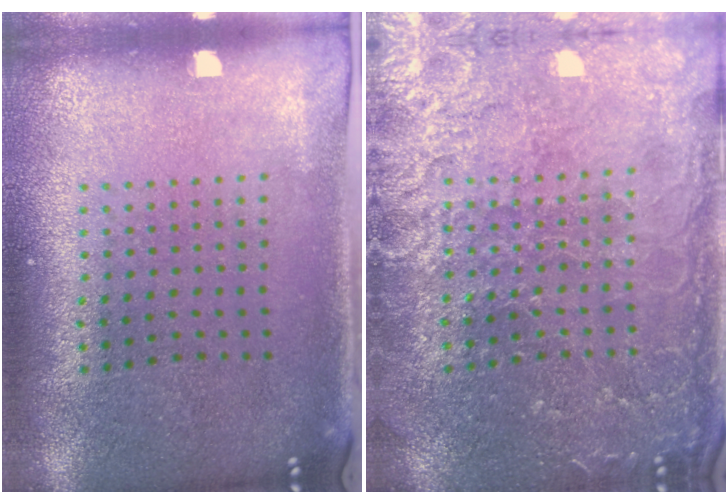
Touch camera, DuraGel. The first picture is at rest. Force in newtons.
{"total": 4.0, "press": 4.0, "slide": 0.5}